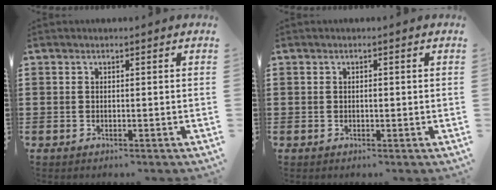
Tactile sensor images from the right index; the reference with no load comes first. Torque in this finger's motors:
{"motor_torque": [0.68, 0.64, 0.00, 0.00]}